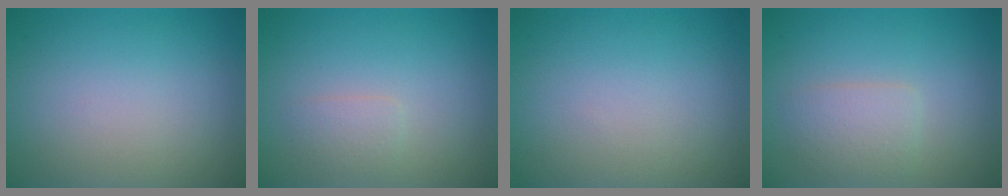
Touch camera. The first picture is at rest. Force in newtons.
{"total": 1.3, "press": 1.3, "slide": 0.0}
{"total": 0.0}
{"total": 2.3, "press": 2.3, "slide": 0.1}